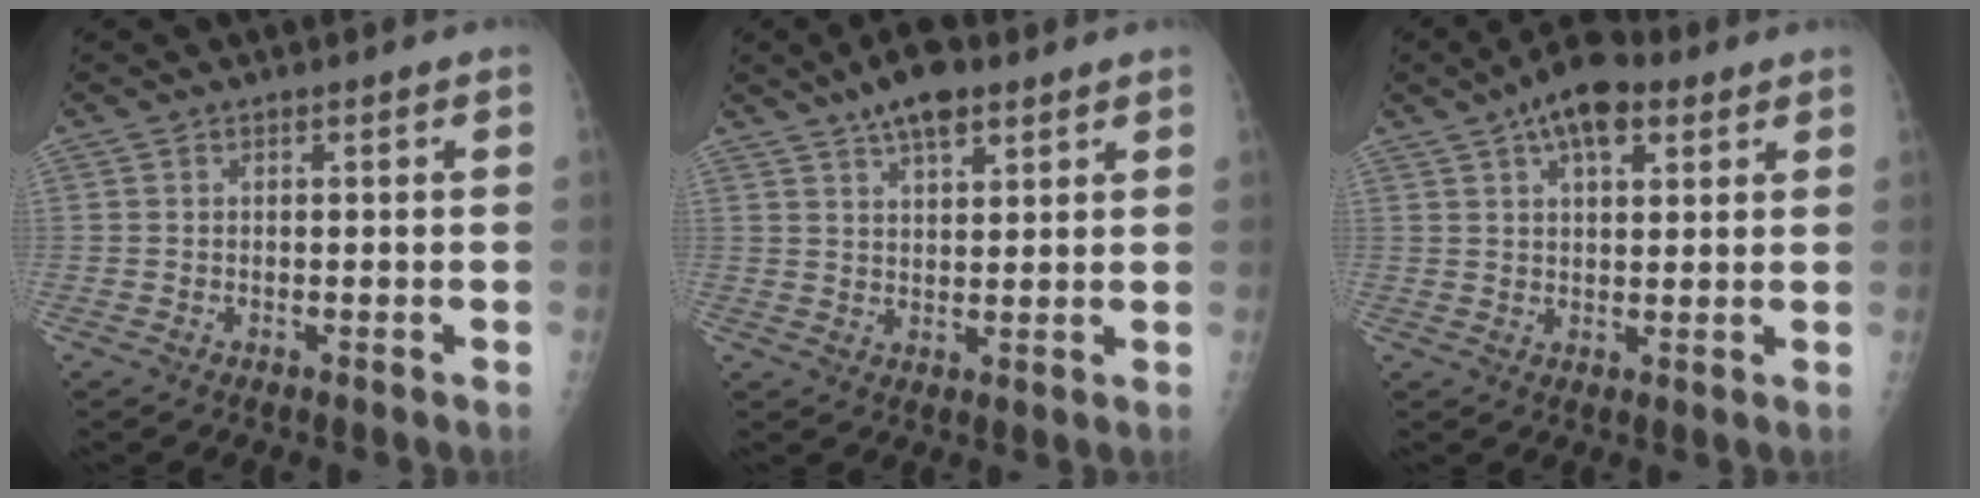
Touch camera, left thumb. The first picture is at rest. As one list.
[{"total": 8.1, "force": [5.4, 3.3, 5.1], "torque": [-0.065, -0.014, 0.090]}, {"total": 10.1, "force": [5.5, 5.0, 6.9], "torque": [-0.089, 0.002, 0.087]}]